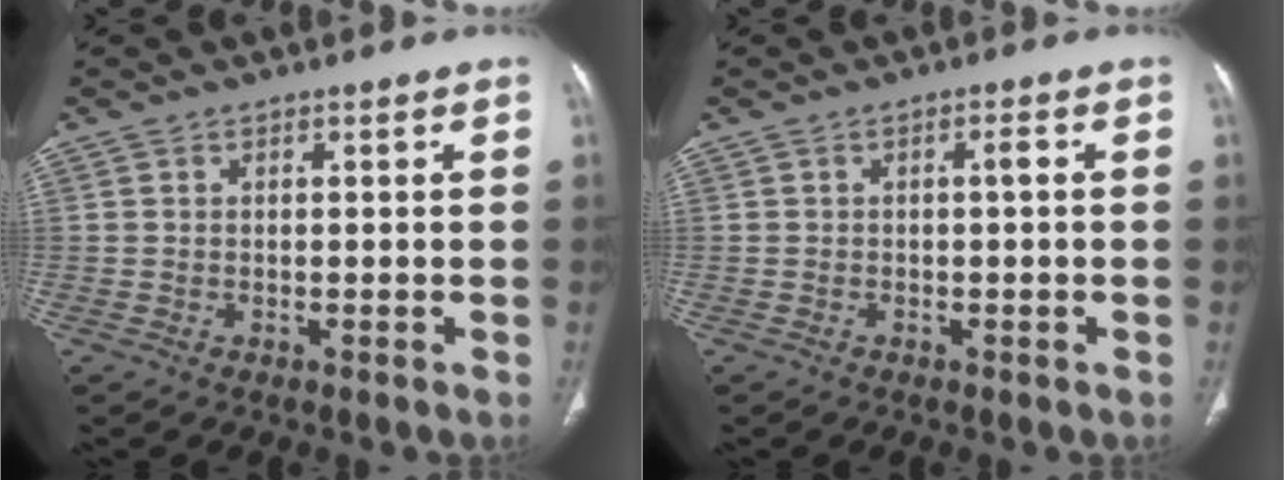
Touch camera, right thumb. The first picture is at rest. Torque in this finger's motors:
{"motor_torque": [-0.22, -0.20, 0.23, 0.01, 0.08]}